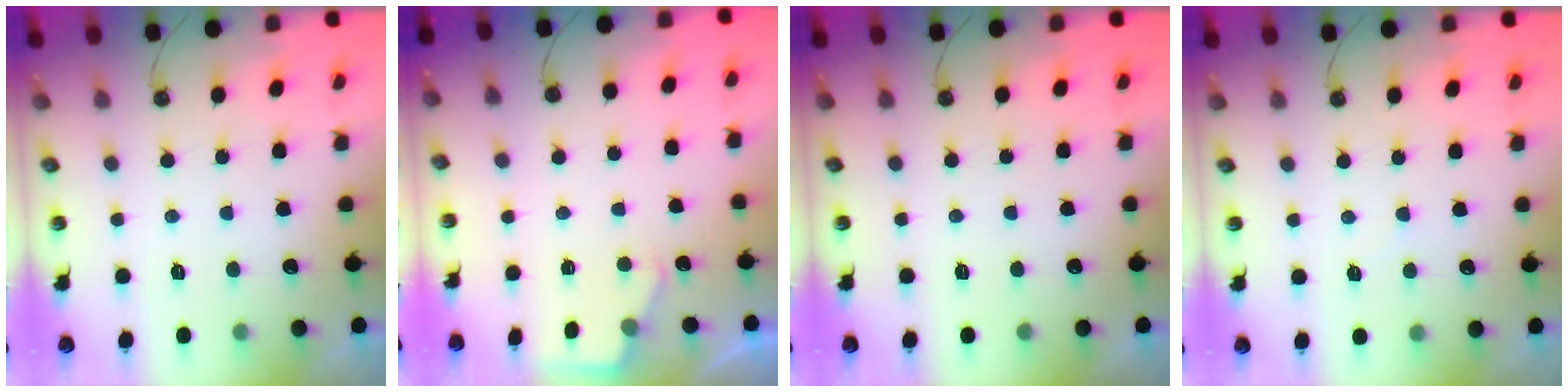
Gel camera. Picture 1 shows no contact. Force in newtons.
{"total": 2.7, "press": 2.7, "slide": 0.4}
{"total": 0.0}
{"total": 3.4, "press": 3.3, "slide": 0.5}